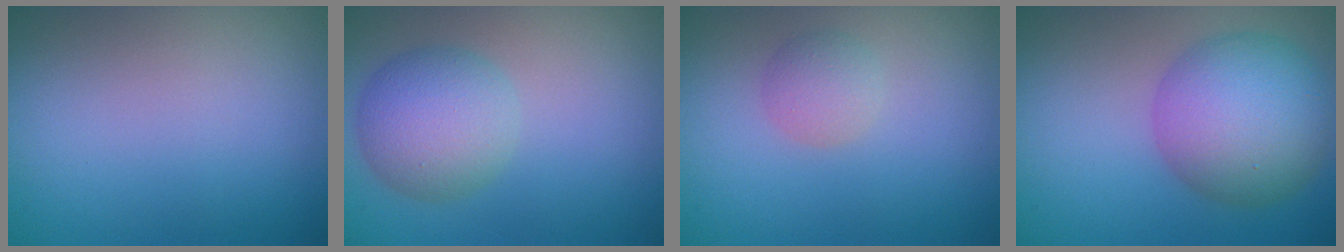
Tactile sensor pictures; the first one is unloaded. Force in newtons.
{"total": 4.9, "press": 4.9, "slide": 0.1}
{"total": 1.8, "press": 1.8, "slide": 0.1}
{"total": 7.8, "press": 7.8, "slide": 0.2}